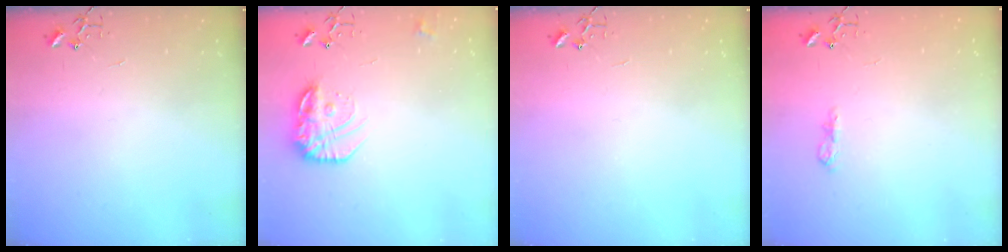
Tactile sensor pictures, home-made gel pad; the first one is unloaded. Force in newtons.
{"total": 15.4, "press": 15.3, "slide": 1.0}
{"total": 0.0}
{"total": 7.9, "press": 7.9, "slide": 0.9}